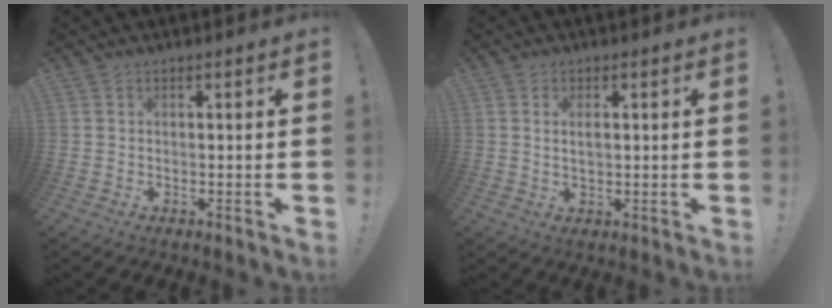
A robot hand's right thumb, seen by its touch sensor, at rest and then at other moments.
{"total": 2.4, "force": [0.6, 1.0, 2.1], "torque": [-0.035, -0.001, 0.007]}